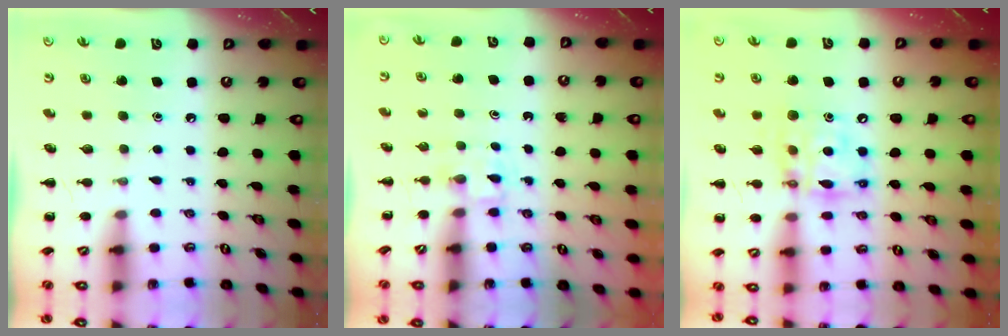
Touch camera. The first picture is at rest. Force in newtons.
{"total": 2.6, "press": 2.4, "slide": 1.0}
{"total": 13.7, "press": 13.2, "slide": 3.6}